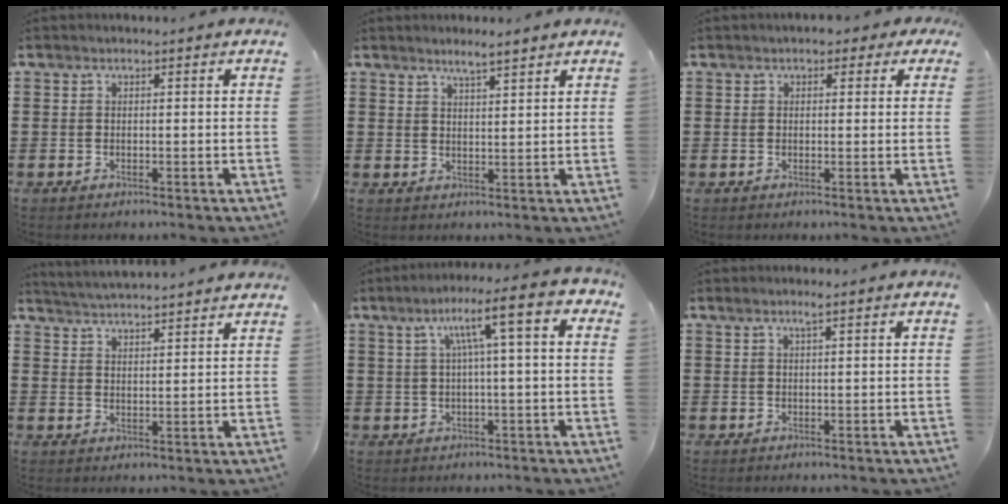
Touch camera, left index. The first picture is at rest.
{"total": 2.9, "force": [2.6, 0.0, 1.2], "torque": [-0.028, -0.002, 0.048]}
{"total": 2.0, "force": [1.2, 1.1, 1.1], "torque": [-0.019, 0.005, 0.018]}
{"total": 3.6, "force": [3.5, -0.6, 0.0], "torque": [-0.013, -0.019, 0.061]}
{"total": 8.3, "force": [2.2, 0.6, 8.0], "torque": [-0.150, 0.000, 0.029]}
{"total": 1.7, "force": [1.0, 0.1, 1.4], "torque": [-0.029, 0.000, 0.018]}